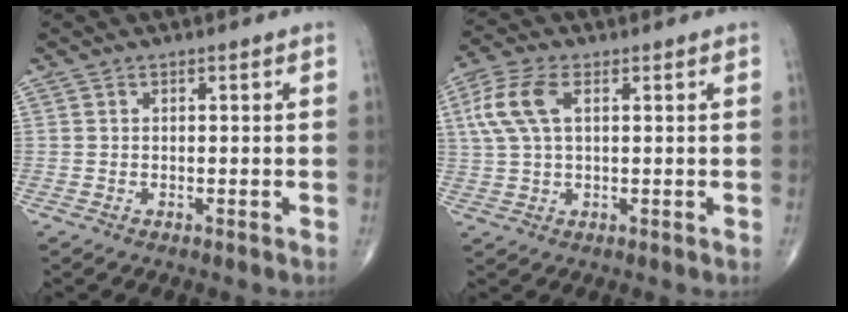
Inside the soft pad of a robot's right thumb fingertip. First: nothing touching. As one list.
[{"total": 8.3, "force": [2.3, 4.2, 6.7], "torque": [-0.167, 0.015, 0.045]}]